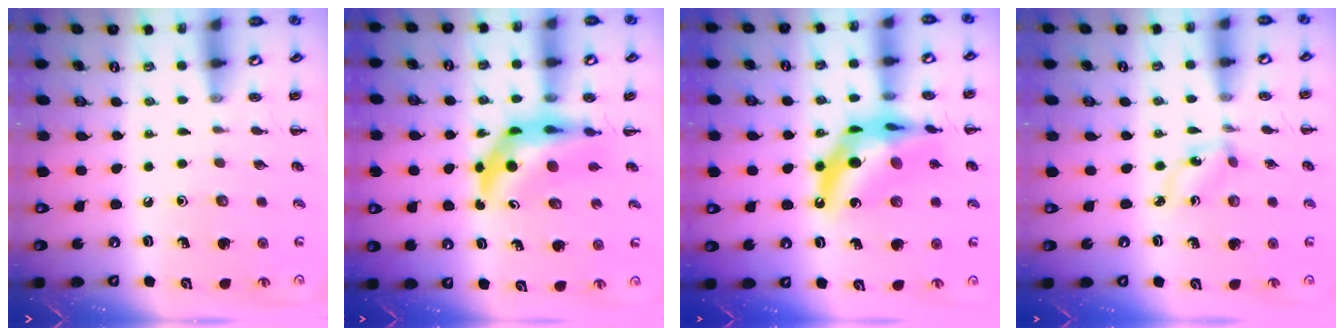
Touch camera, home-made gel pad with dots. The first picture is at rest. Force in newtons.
{"total": 6.1, "press": 5.8, "slide": 1.9}
{"total": 16.4, "press": 15.9, "slide": 4.0}
{"total": 1.9, "press": 1.8, "slide": 0.7}